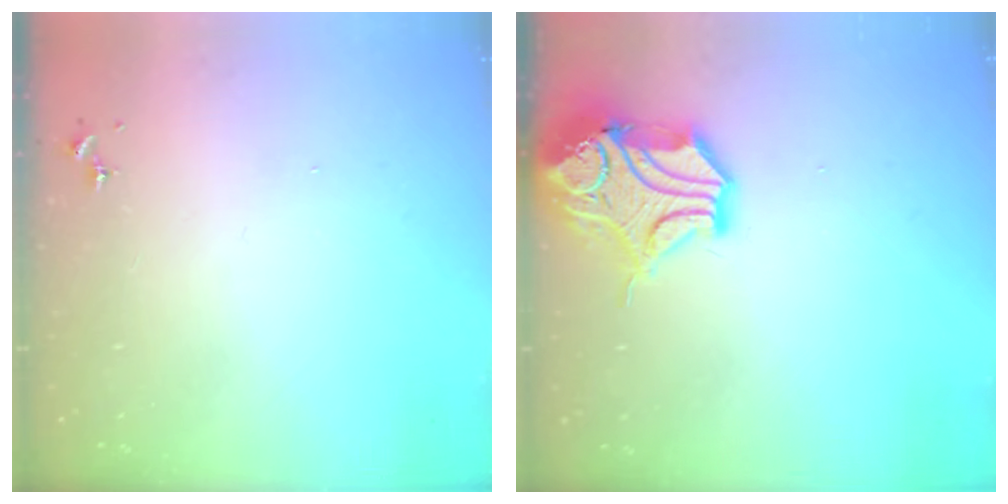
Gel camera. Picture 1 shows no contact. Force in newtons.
{"total": 15.9, "press": 15.8, "slide": 2.3}